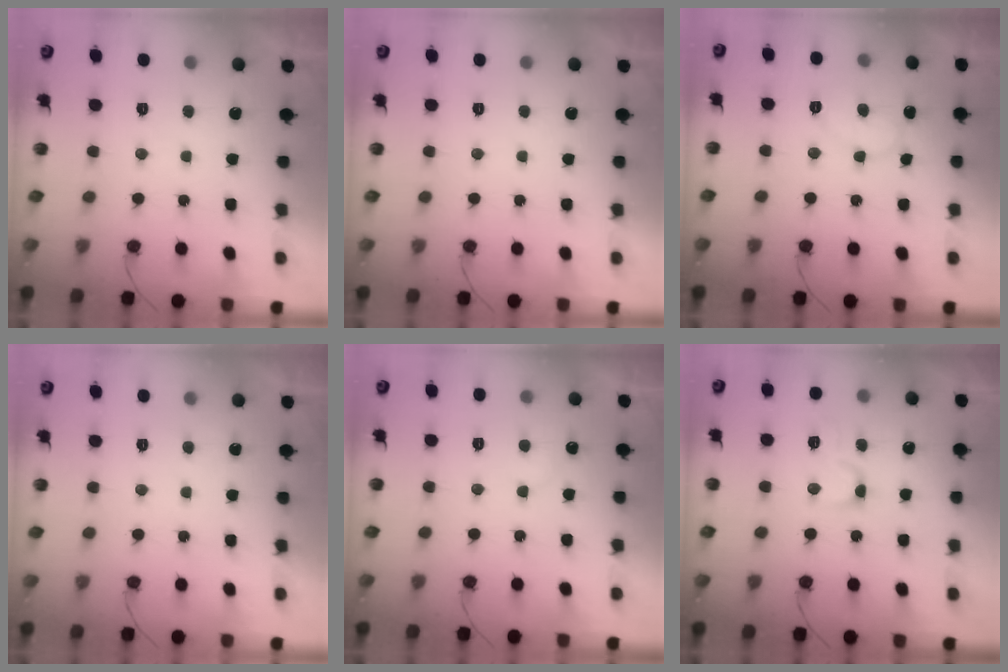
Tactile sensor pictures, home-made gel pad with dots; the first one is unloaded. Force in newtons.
{"total": 0.0}
{"total": 8.2, "press": 8.2, "slide": 0.4}
{"total": 1.8, "press": 1.8, "slide": 0.0}
{"total": 4.9, "press": 4.9, "slide": 0.4}
{"total": 4.9, "press": 4.8, "slide": 0.5}